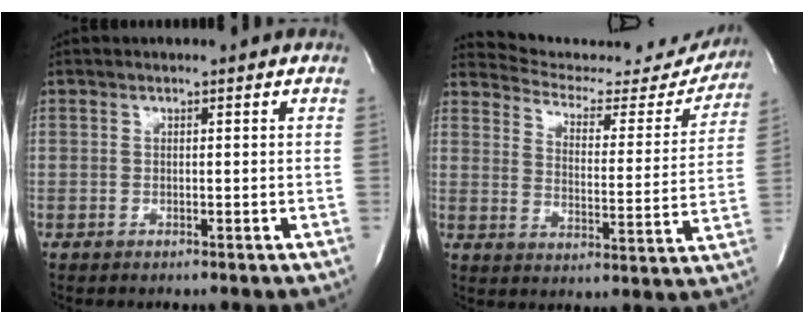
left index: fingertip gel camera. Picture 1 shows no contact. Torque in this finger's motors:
{"motor_torque": [0.20, -0.33, 0.00, 0.00]}